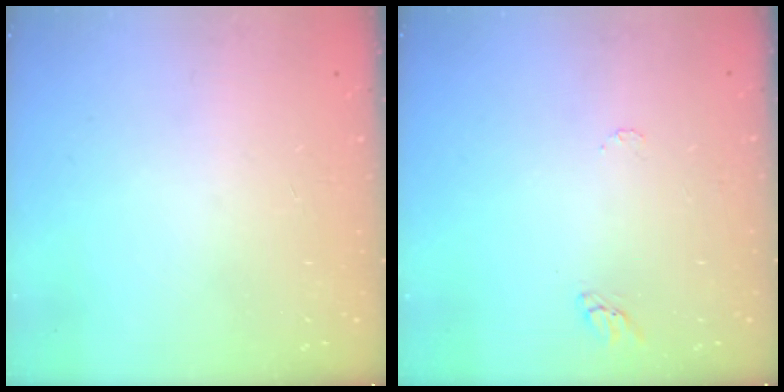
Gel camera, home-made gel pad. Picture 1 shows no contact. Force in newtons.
{"total": 4.0, "press": 4.0, "slide": 0.3}